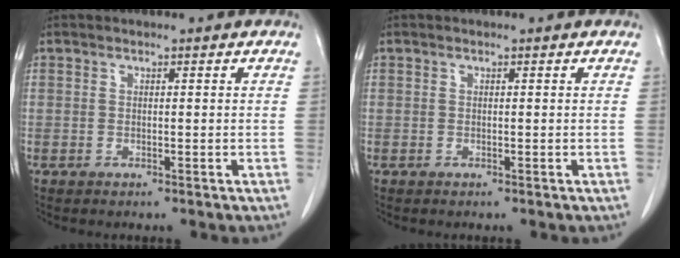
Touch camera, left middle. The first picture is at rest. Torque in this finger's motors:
{"motor_torque": [0.00, 0.00, 0.01, 0.00]}